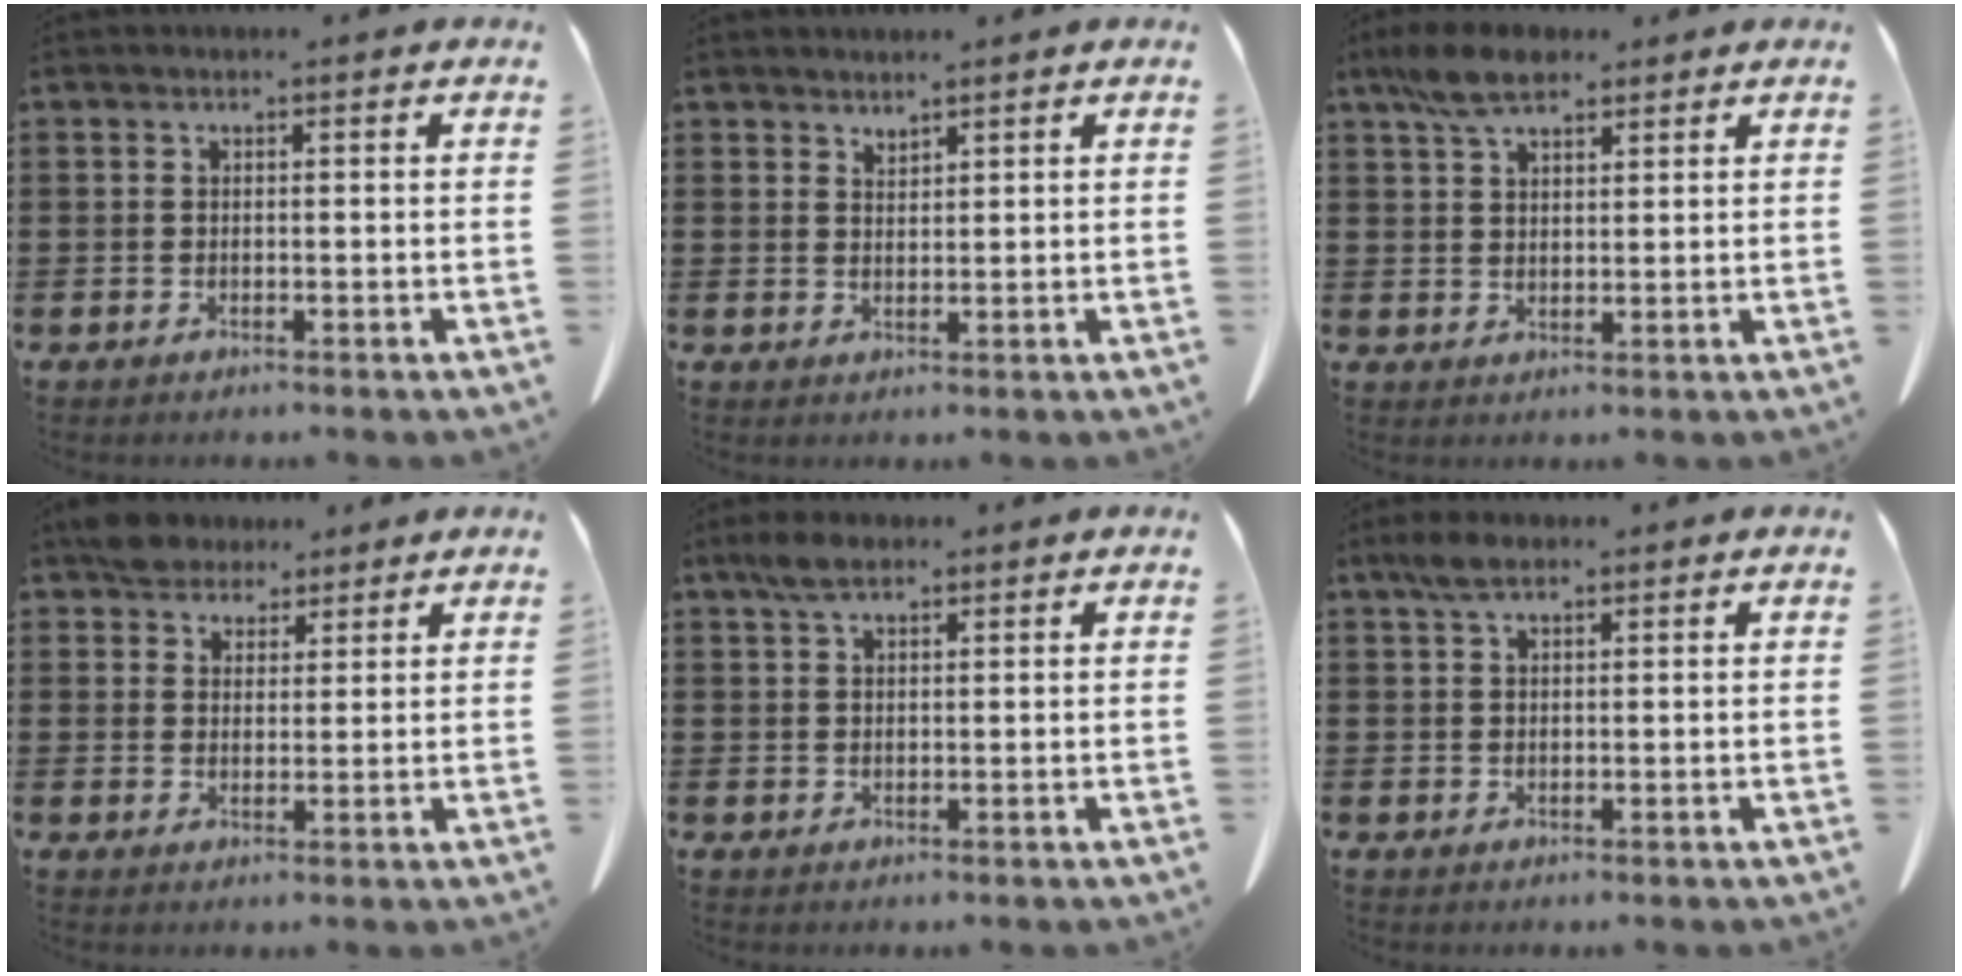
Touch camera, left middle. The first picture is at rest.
{"total": 1.7, "force": [1.7, 0.0, -0.1], "torque": [-0.003, -0.002, 0.034]}
{"total": 5.7, "force": [4.1, 2.4, 3.1], "torque": [-0.073, 0.005, 0.077]}
{"total": 4.5, "force": [3.8, 2.2, 0.7], "torque": [-0.030, 0.004, 0.076]}
{"total": 3.2, "force": [2.2, 1.4, 2.0], "torque": [-0.046, 0.005, 0.041]}
{"total": 3.1, "force": [2.0, 1.2, 2.0], "torque": [-0.045, 0.004, 0.037]}